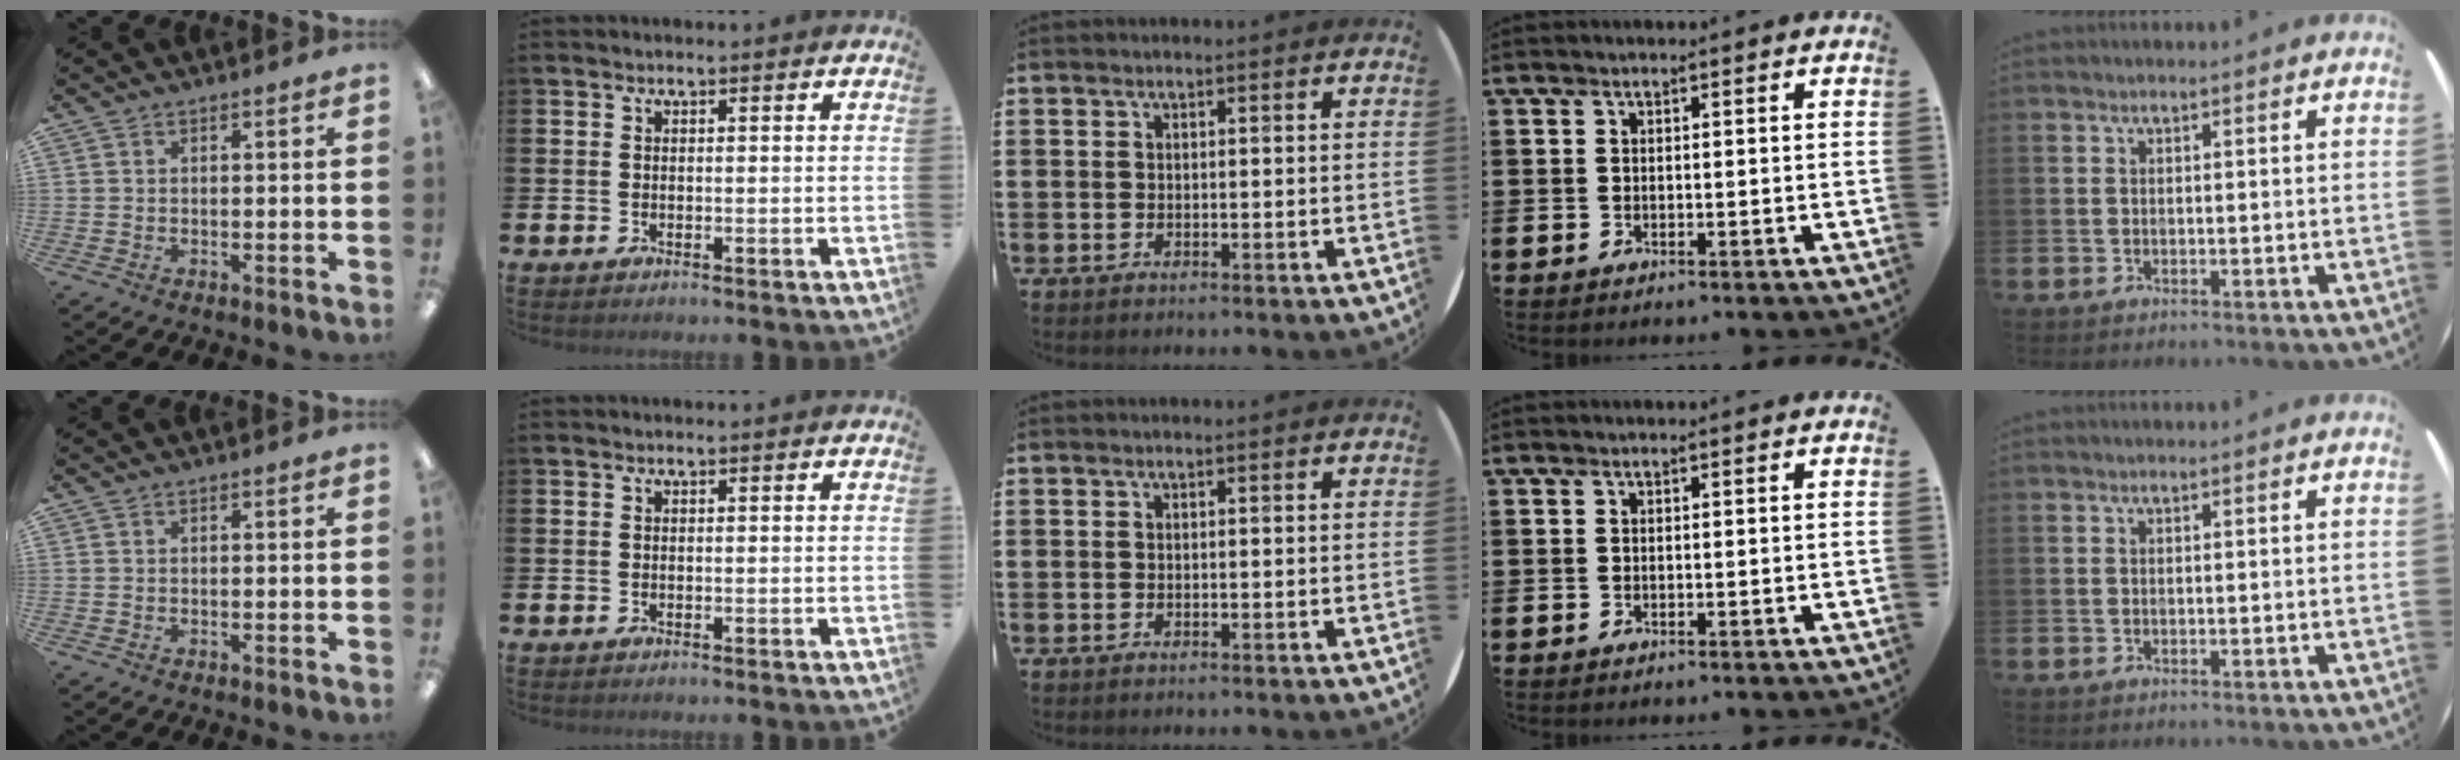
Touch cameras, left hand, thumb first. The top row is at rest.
{}